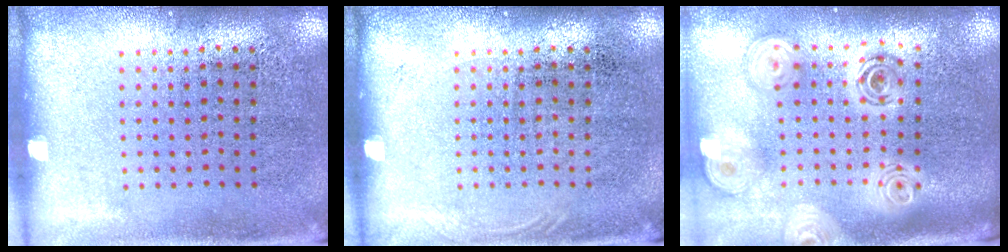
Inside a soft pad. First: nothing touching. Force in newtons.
{"total": 0.5, "press": 0.5, "slide": 0.2}
{"total": 2.6, "press": 1.9, "slide": 1.8}